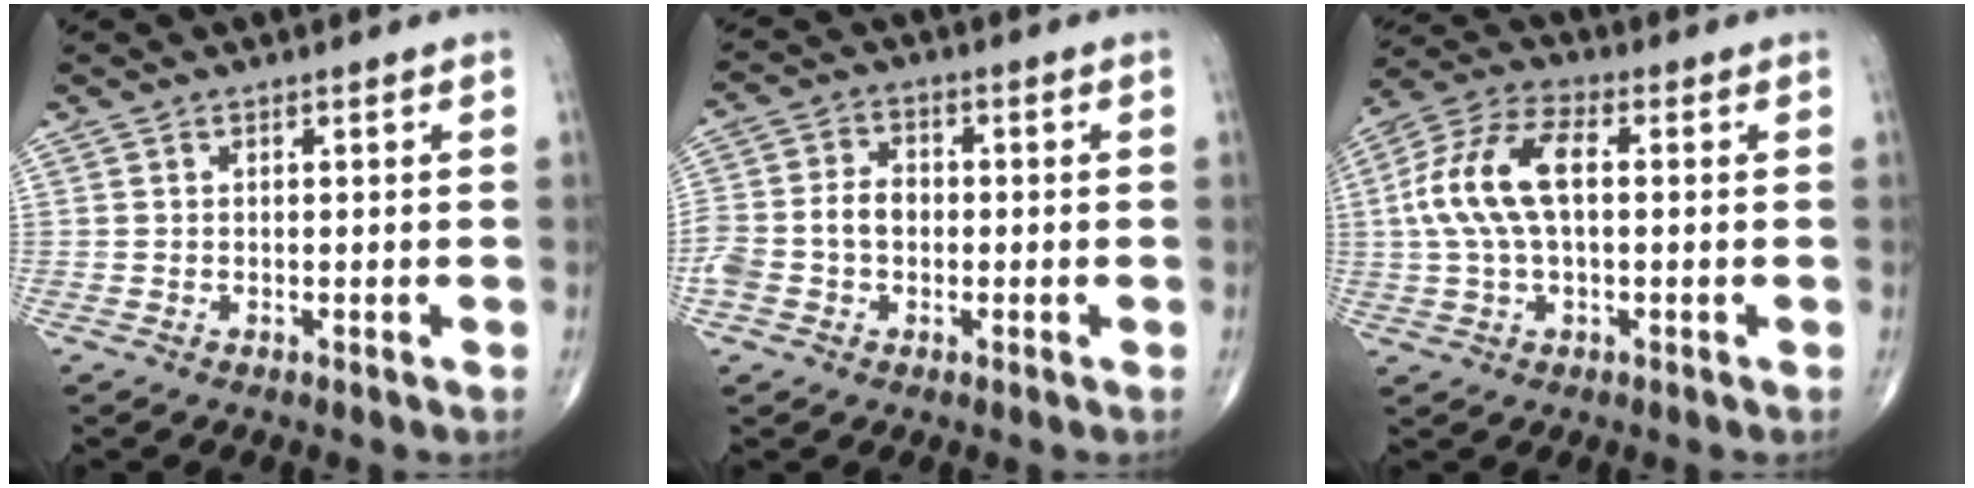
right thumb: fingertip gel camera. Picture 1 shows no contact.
{"total": 8.0, "force": [-1.2, 5.8, 5.3], "torque": [-0.105, 0.027, -0.026]}
{"total": 12.6, "force": [1.0, 6.4, 10.8], "torque": [-0.227, 0.031, 0.013]}